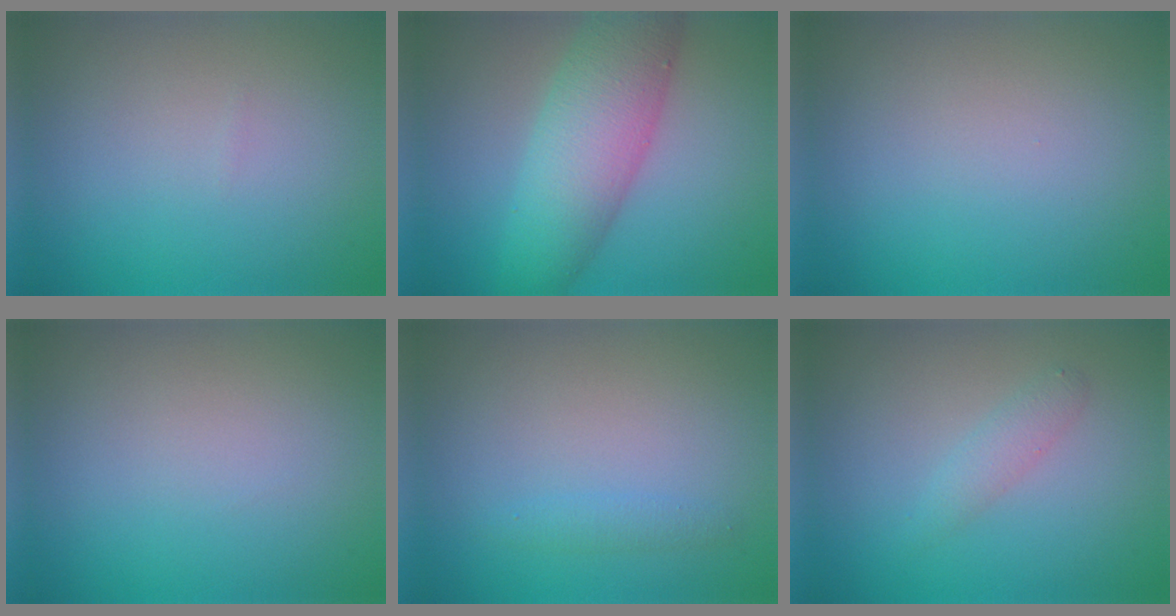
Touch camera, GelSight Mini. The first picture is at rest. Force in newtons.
{"total": 7.6, "press": 7.6, "slide": 0.1}
{"total": 0.0}
{"total": 0.0}
{"total": 1.1, "press": 1.1, "slide": 0.1}
{"total": 1.4, "press": 1.4, "slide": 0.0}